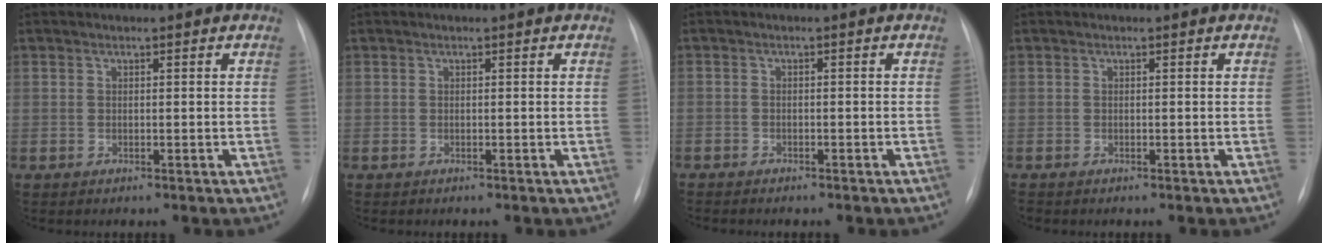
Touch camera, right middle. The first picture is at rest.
{"total": 0.0}
{"total": 3.7, "force": [-3.1, 1.6, 1.4], "torque": [-0.019, -0.001, -0.033]}
{"total": 0.0}